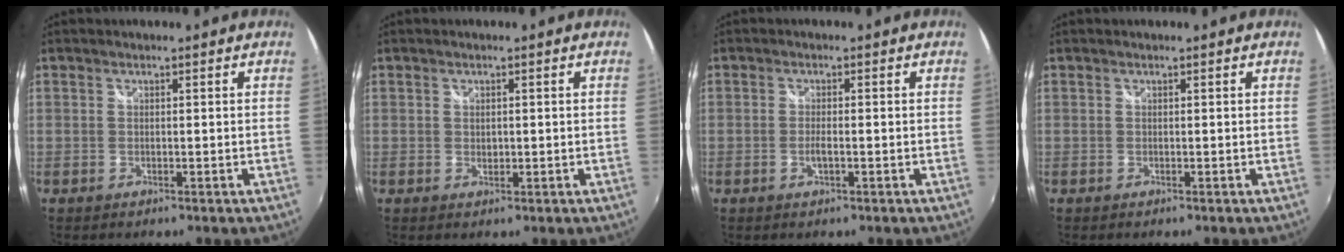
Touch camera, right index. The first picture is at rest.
{"total": 1.3, "force": [0.1, 1.0, 0.8], "torque": [-0.011, -0.001, 0.002]}
{"total": 2.1, "force": [-0.7, 0.6, 1.9], "torque": [-0.037, -0.003, -0.012]}
{"total": 0.0}